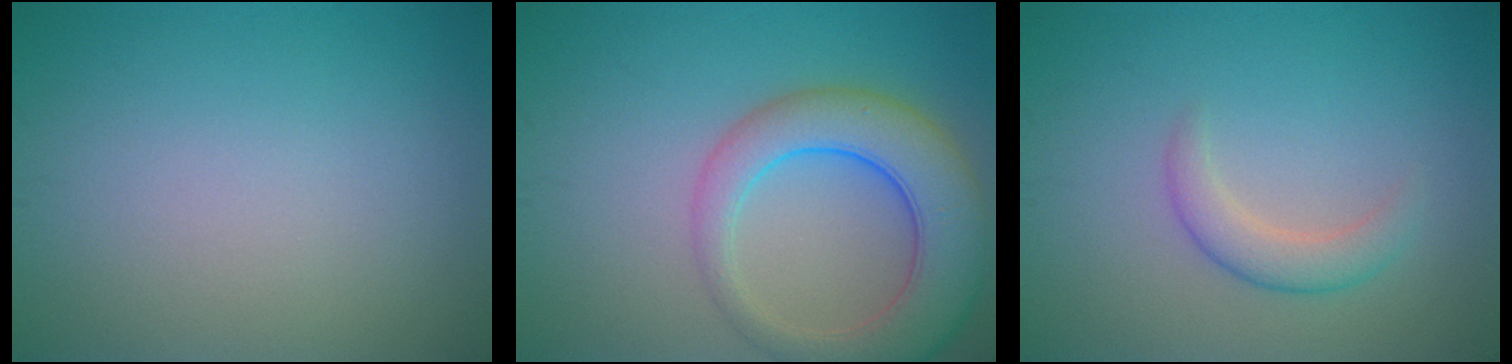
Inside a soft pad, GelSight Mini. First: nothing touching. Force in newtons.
{"total": 7.3, "press": 7.3, "slide": 0.5}
{"total": 2.4, "press": 2.4, "slide": 0.2}